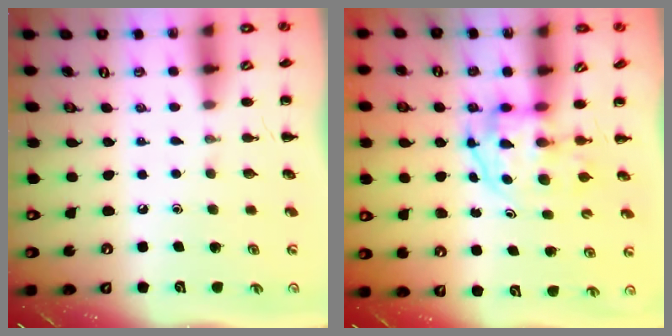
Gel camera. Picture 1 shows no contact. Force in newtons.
{"total": 3.3, "press": 3.3, "slide": 0.5}